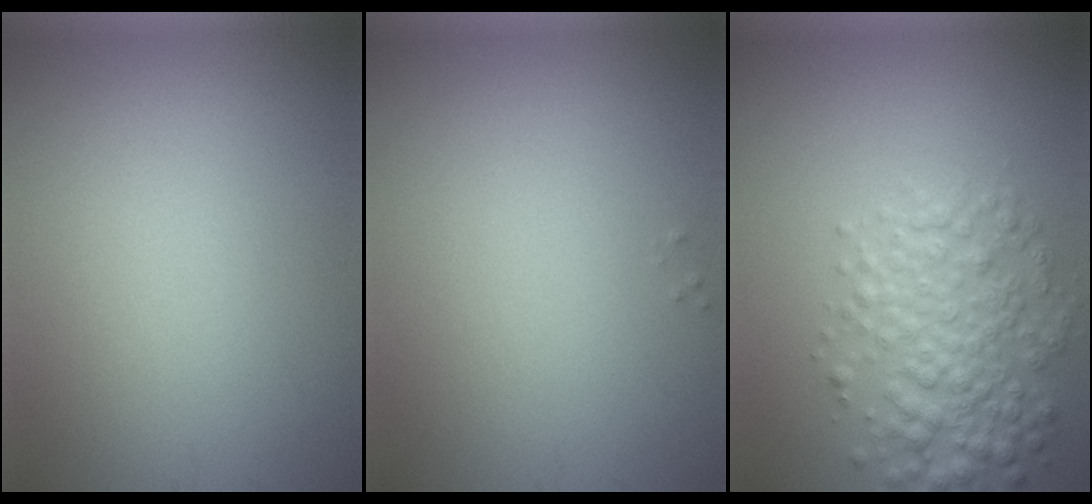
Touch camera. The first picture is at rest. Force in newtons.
{"total": 0.0}
{"total": 5.0, "press": 5.0, "slide": 0.0}